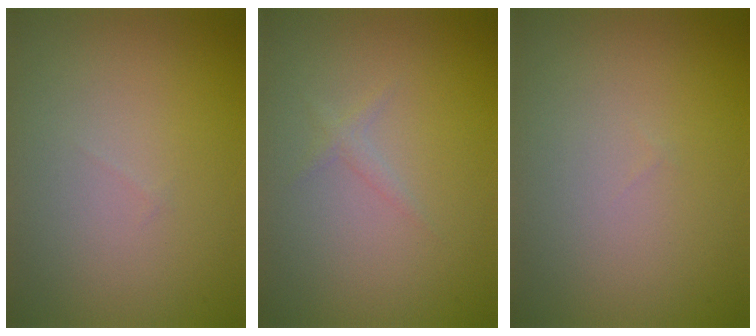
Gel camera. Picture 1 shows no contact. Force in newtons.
{"total": 0.8, "press": 0.8, "slide": 0.0}
{"total": 0.0}